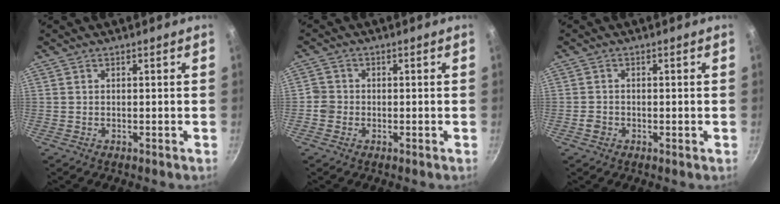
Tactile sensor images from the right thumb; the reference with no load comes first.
{"total": 2.8, "force": [-0.9, 2.6, 0.7], "torque": [0.001, 0.013, -0.021]}
{"total": 1.6, "force": [-0.8, 1.2, 0.7], "torque": [-0.014, 0.005, -0.016]}